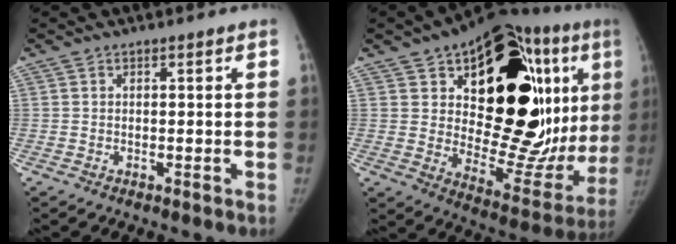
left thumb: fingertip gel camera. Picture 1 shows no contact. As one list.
[{"total": 35.6, "force": [10.1, 17.1, 29.5], "torque": [-0.352, 0.007, 0.169]}]